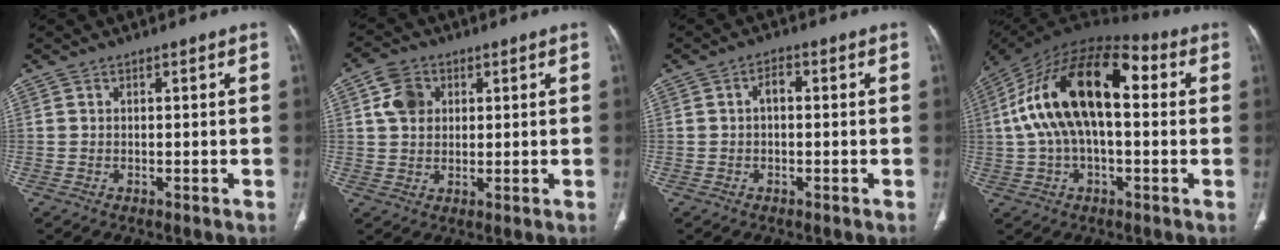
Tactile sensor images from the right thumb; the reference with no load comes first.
{"total": 6.2, "force": [1.9, 4.8, 3.3], "torque": [-0.045, -0.001, 0.034]}
{"total": 2.4, "force": [0.1, 1.4, 2.0], "torque": [-0.030, 0.012, -0.004]}
{"total": 21.4, "force": [2.9, 10.9, 18.2], "torque": [-0.329, 0.047, 0.035]}